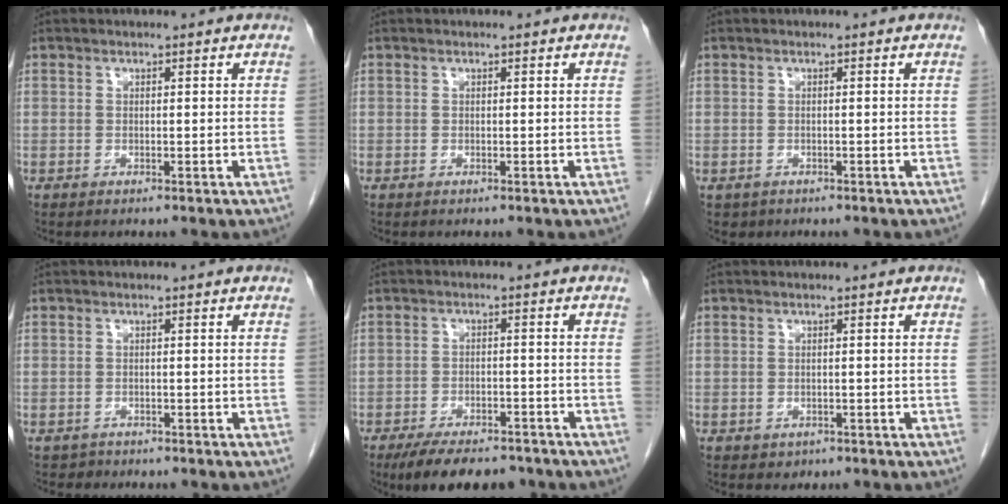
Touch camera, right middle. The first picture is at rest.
{"total": 0.0}
{"total": 1.3, "force": [-0.6, 1.1, 0.2], "torque": [-0.007, 0.003, -0.002]}
{"total": 1.0, "force": [-0.7, 0.6, -0.3], "torque": [-0.001, 0.002, -0.013]}
{"total": 10.2, "force": [-8.2, 3.8, 4.8], "torque": [-0.067, -0.004, -0.123]}
{"total": 1.0, "force": [-0.5, 0.9, 0.2], "torque": [-0.005, 0.002, -0.001]}